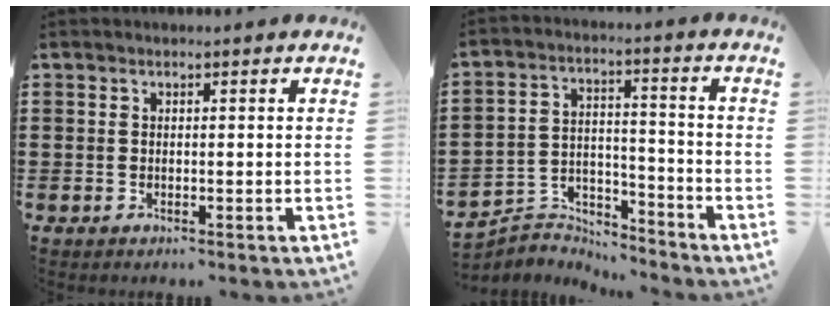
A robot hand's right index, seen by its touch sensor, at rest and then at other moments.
{"total": 5.5, "force": [-5.3, 1.1, 0.3], "torque": [-0.014, 0.010, -0.109]}